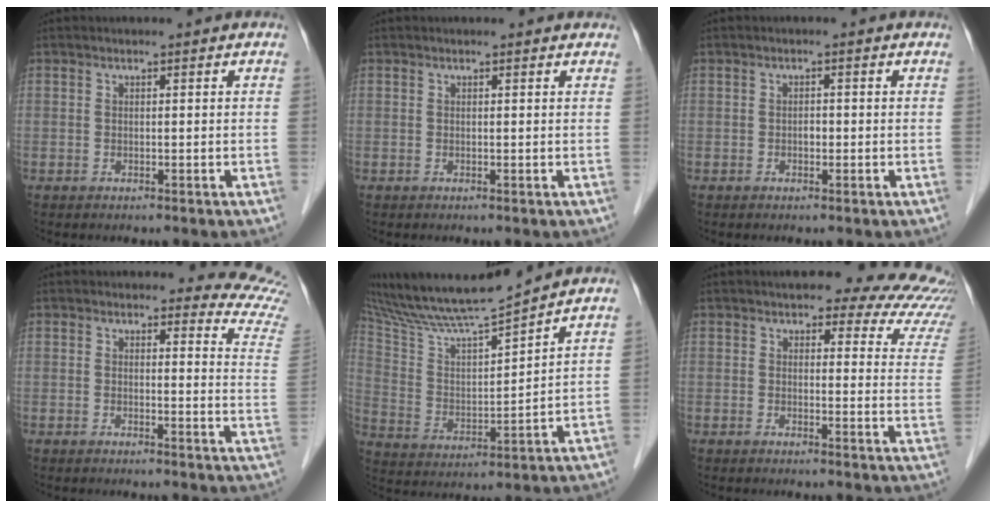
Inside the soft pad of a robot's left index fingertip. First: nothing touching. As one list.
[{"total": 1.0, "force": [0.9, 0.3, 0.2], "torque": [-0.014, 0.002, 0.003]}, {"total": 1.0, "force": [-0.6, 0.5, 0.6], "torque": [-0.008, -0.001, -0.011]}, {"total": 8.7, "force": [8.6, 0.4, 0.2], "torque": [0.022, -0.099, 0.052]}, {"total": 13.9, "force": [12.9, -1.3, 5.1], "torque": [-0.104, -0.006, 0.236]}, {"total": 13.8, "force": [12.3, 3.5, 5.2], "torque": [-0.026, -0.031, 0.102]}]